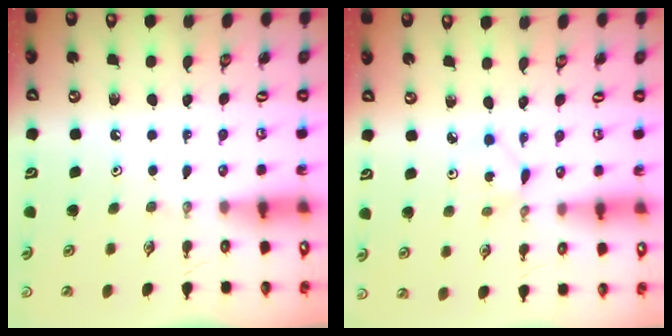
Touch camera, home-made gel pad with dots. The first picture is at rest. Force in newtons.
{"total": 1.2, "press": 1.2, "slide": 0.2}